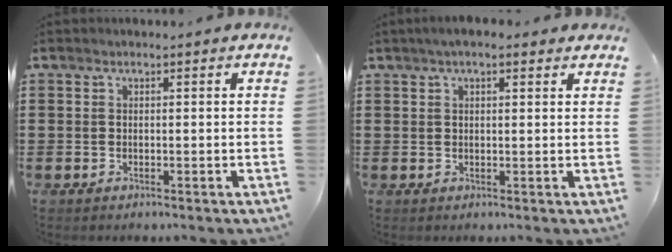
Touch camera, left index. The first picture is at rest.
{"total": 2.6, "force": [1.7, 0.7, 1.8], "torque": [-0.038, 0.009, 0.029]}